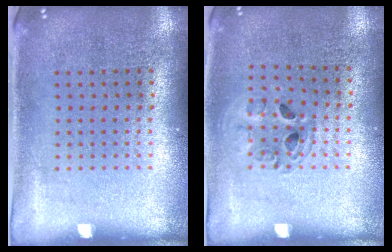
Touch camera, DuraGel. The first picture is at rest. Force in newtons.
{"total": 1.0, "press": 1.0, "slide": 0.2}